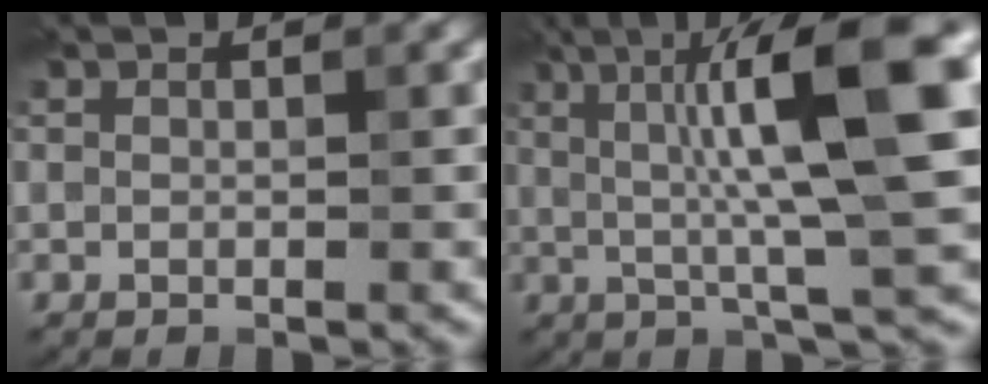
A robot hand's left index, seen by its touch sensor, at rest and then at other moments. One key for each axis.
{"total": 11.6, "fx": 2.2, "fy": 1.9, "fz": 11.2, "tx": -0.164, "ty": 0.015, "tz": 0.033}